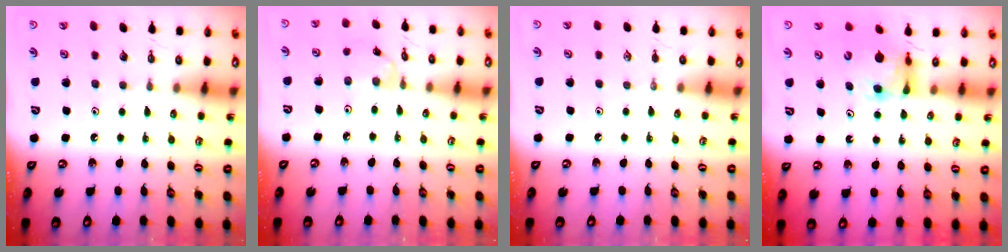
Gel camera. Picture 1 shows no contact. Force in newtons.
{"total": 2.2, "press": 2.2, "slide": 0.4}
{"total": 0.0}
{"total": 5.5, "press": 5.5, "slide": 0.7}